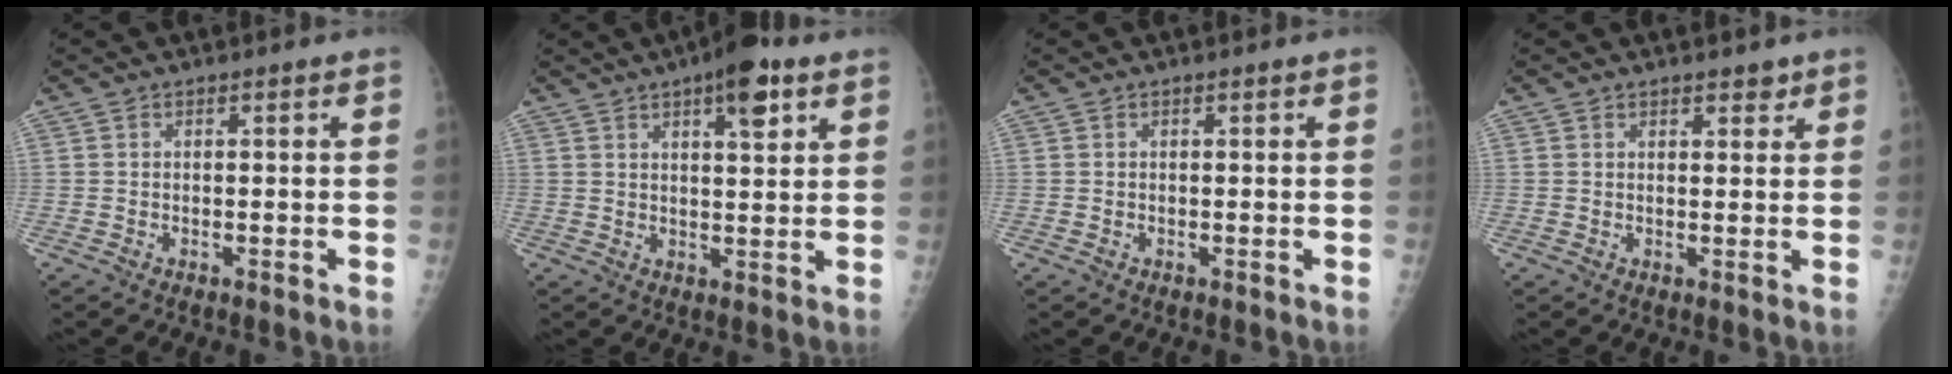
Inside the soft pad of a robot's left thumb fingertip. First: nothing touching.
{"total": 8.6, "force": [4.6, 2.8, 6.7], "torque": [-0.082, -0.017, 0.063]}
{"total": 0.0}
{"total": 2.3, "force": [1.7, 1.1, 1.0], "torque": [0.002, -0.009, 0.020]}